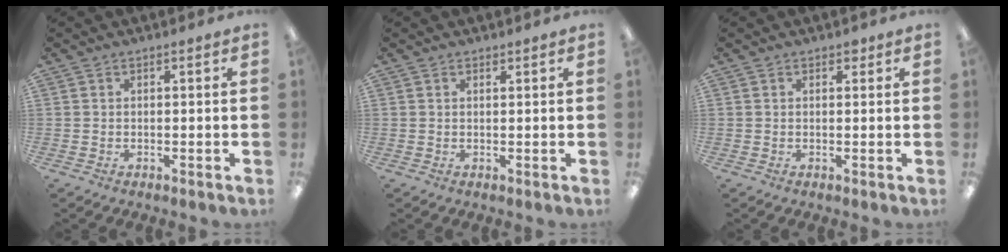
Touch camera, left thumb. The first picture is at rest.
{"total": 0.7, "force": [0.6, 0.1, 0.1], "torque": [-0.003, 0.000, 0.012]}
{"total": 1.3, "force": [0.9, 0.8, 0.5], "torque": [0.004, -0.005, 0.014]}